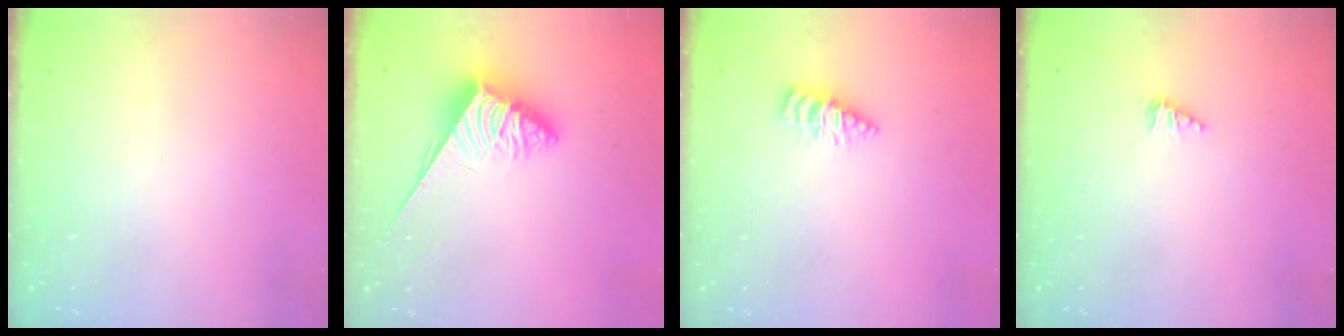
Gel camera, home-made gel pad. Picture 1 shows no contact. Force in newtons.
{"total": 3.9, "press": 3.9, "slide": 0.6}
{"total": 2.9, "press": 2.8, "slide": 0.4}
{"total": 1.4, "press": 1.4, "slide": 0.3}